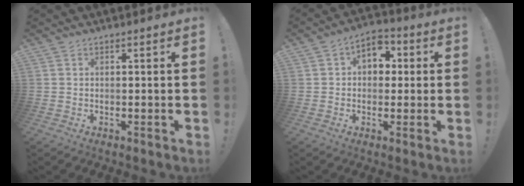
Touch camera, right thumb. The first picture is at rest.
{"total": 7.4, "force": [1.4, 5.9, 4.2], "torque": [-0.059, 0.005, 0.029]}